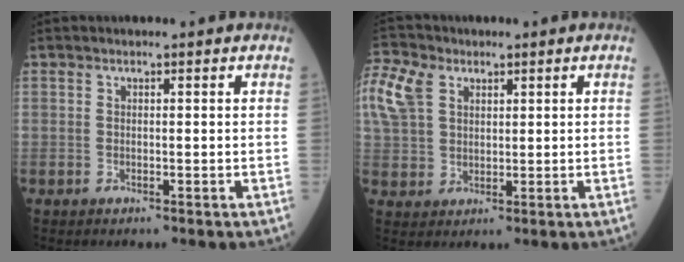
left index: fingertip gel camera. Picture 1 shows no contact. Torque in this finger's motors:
{"motor_torque": [1.58, -0.55, 0.61, 0.19]}